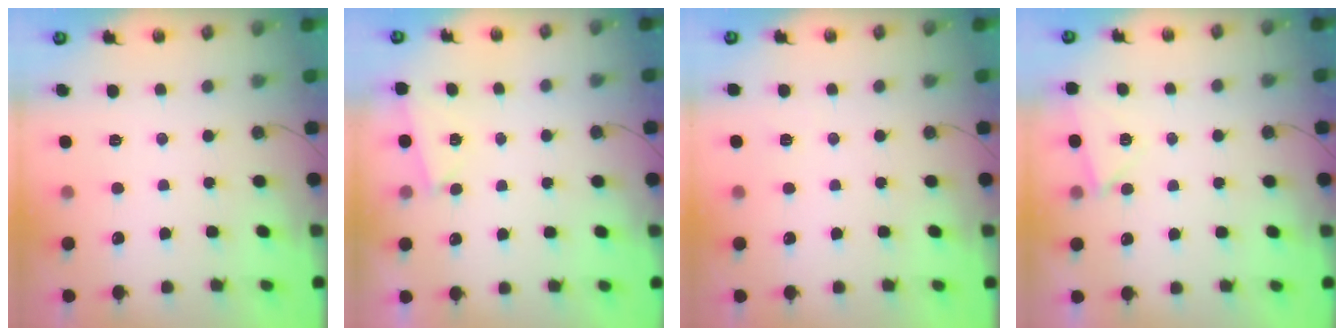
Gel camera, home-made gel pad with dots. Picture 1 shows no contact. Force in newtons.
{"total": 2.5, "press": 1.5, "slide": 2.0}
{"total": 2.8, "press": 1.5, "slide": 2.3}
{"total": 4.4, "press": 3.5, "slide": 2.7}